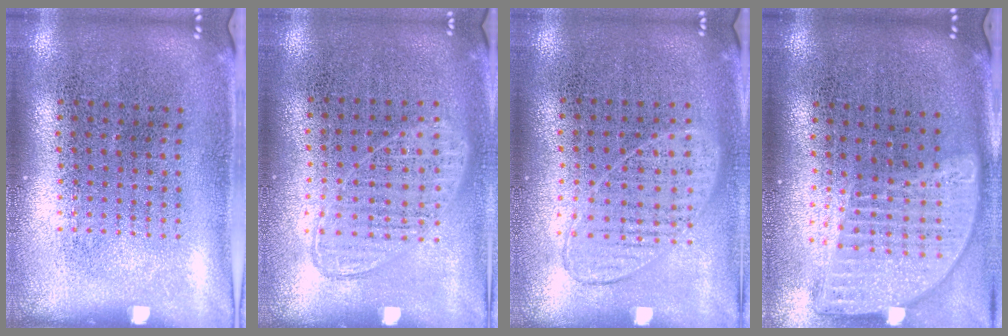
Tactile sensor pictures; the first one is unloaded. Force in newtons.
{"total": 1.0, "press": 0.9, "slide": 0.4}
{"total": 0.9, "press": 0.9, "slide": 0.3}
{"total": 1.9, "press": 1.6, "slide": 1.1}